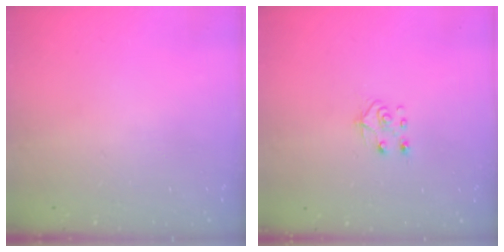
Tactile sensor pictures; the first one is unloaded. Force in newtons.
{"total": 6.9, "press": 6.9, "slide": 0.6}